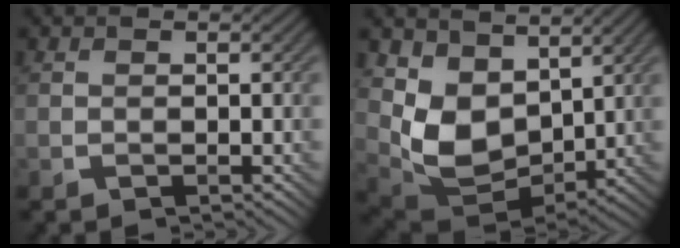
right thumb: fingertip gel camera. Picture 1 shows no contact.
{"total": 8.3, "force": [3.4, 5.7, 5.0], "torque": [-0.124, -0.022, 0.069]}